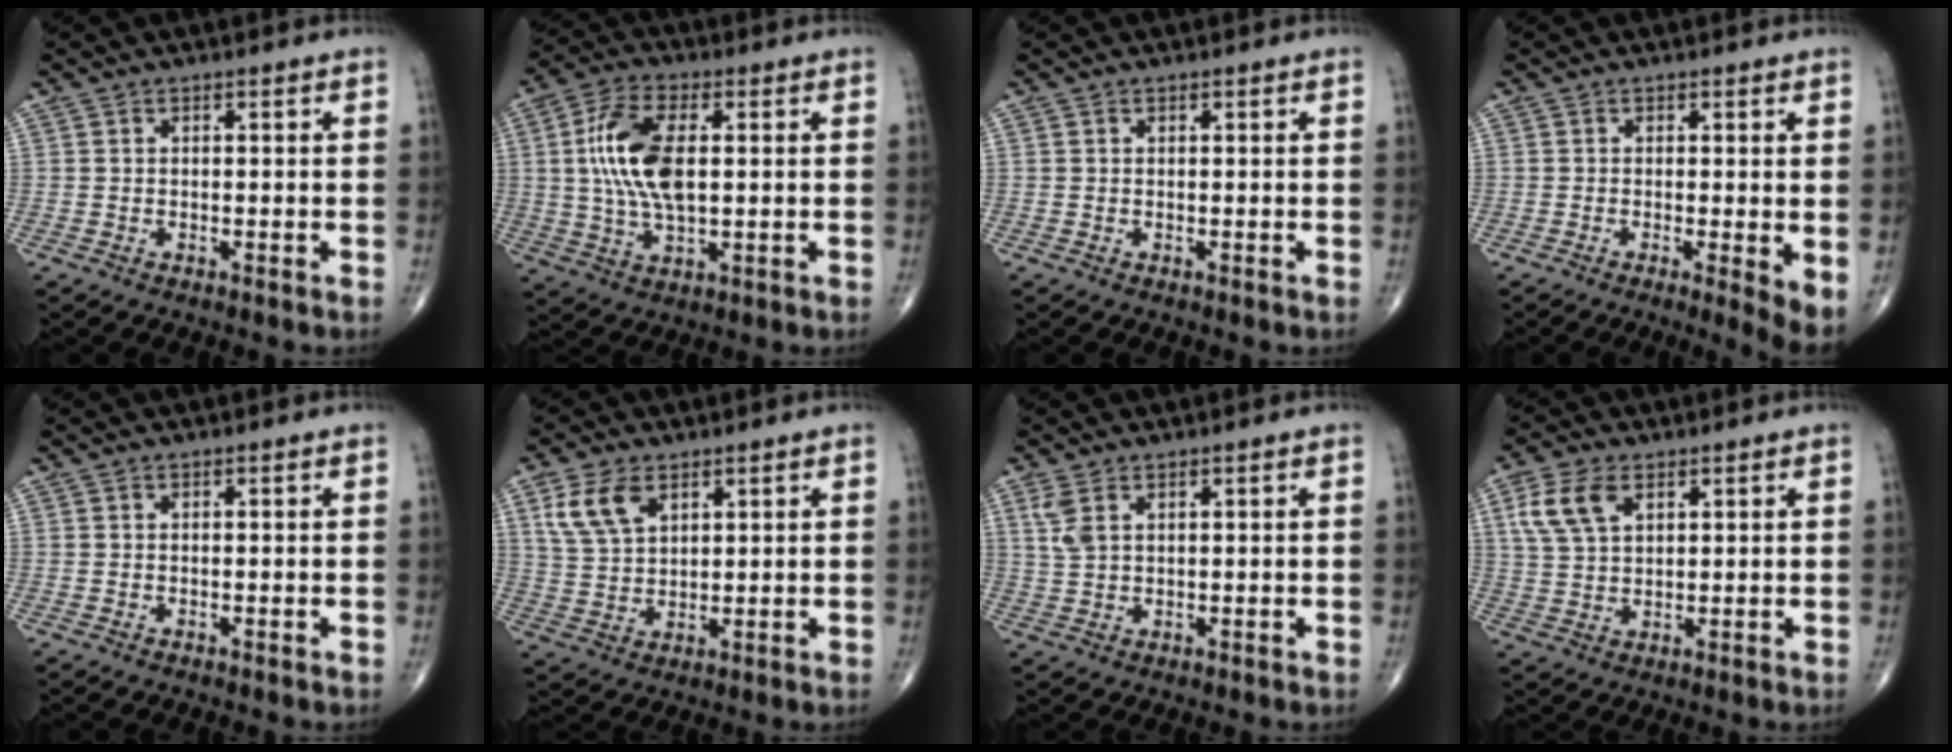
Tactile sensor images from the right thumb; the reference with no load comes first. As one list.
[{"total": 13.0, "force": [1.6, 6.3, 11.2], "torque": [-0.229, 0.005, 0.029]}, {"total": 0.0}, {"total": 4.0, "force": [-0.4, 0.7, 3.9], "torque": [-0.063, -0.014, -0.012]}, {"total": 0.0}, {"total": 8.2, "force": [4.0, 4.8, 5.3], "torque": [-0.097, -0.010, 0.085]}, {"total": 3.5, "force": [1.7, 1.8, 2.5], "torque": [-0.060, 0.005, 0.043]}, {"total": 7.9, "force": [3.3, 4.6, 5.5], "torque": [-0.110, -0.002, 0.069]}]